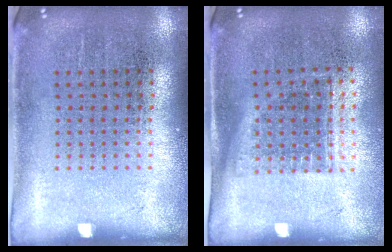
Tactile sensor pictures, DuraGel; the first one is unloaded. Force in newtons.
{"total": 1.2, "press": 0.9, "slide": 0.7}